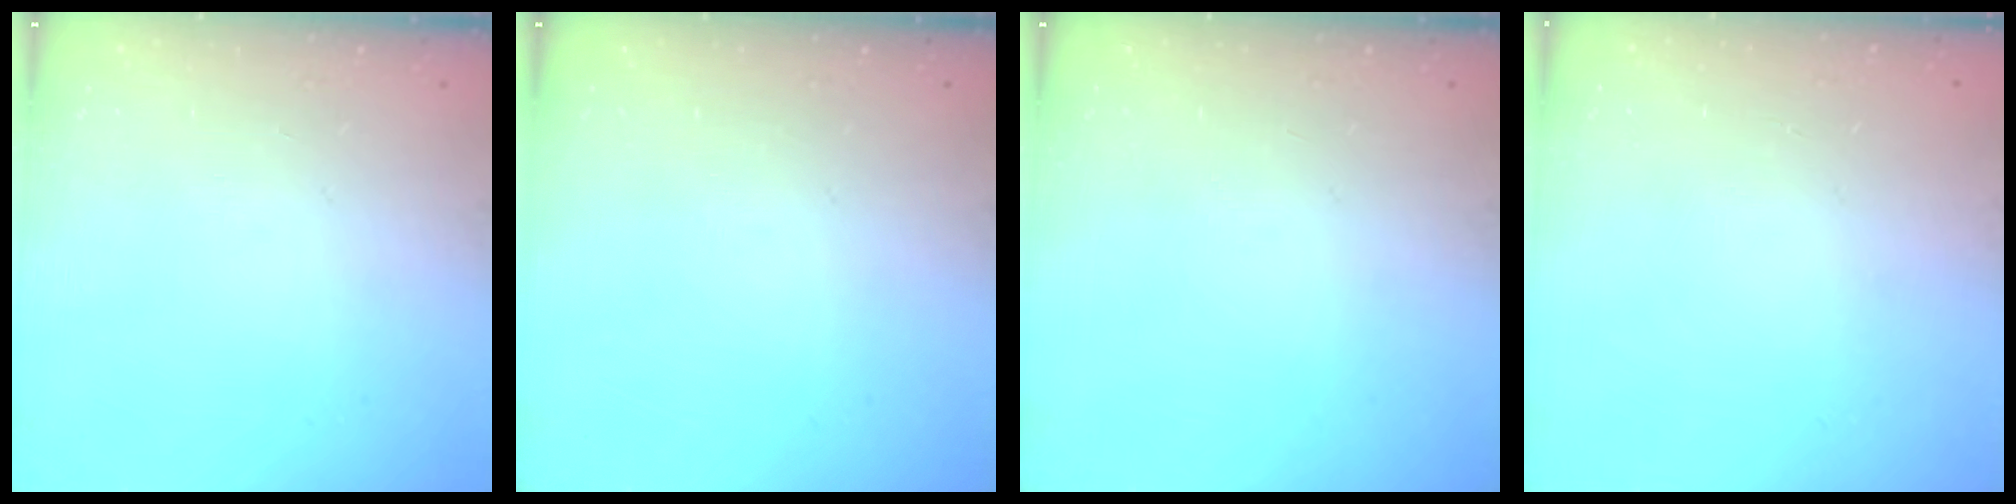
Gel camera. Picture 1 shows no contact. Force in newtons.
{"total": 0.0}
{"total": 0.0}
{"total": 0.0}